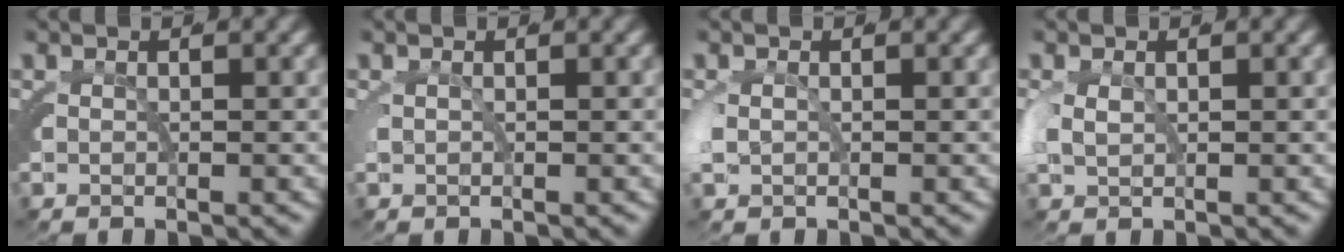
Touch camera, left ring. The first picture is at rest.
{"total": 0.0}
{"total": 0.9, "force": [-0.2, 0.3, 0.9], "torque": [-0.040, -0.009, 0.007]}
{"total": 1.5, "force": [0.3, 0.6, 1.3], "torque": [-0.047, -0.007, 0.018]}